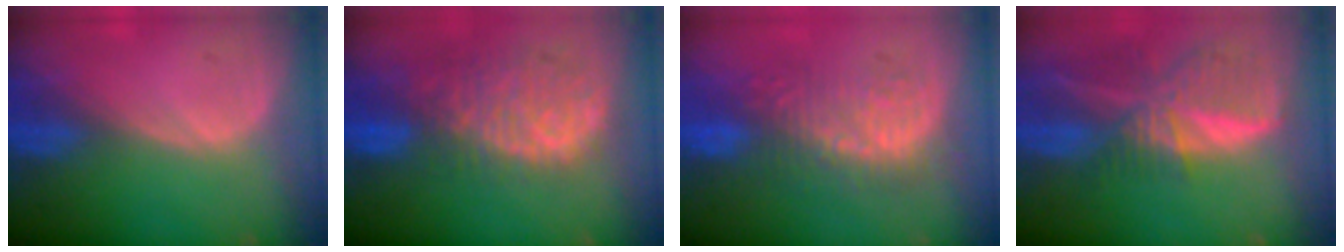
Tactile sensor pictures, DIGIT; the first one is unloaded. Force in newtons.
{"total": 11.4, "press": 9.7, "slide": 5.9}
{"total": 8.8, "press": 8.6, "slide": 1.7}
{"total": 9.5, "press": 8.4, "slide": 4.6}